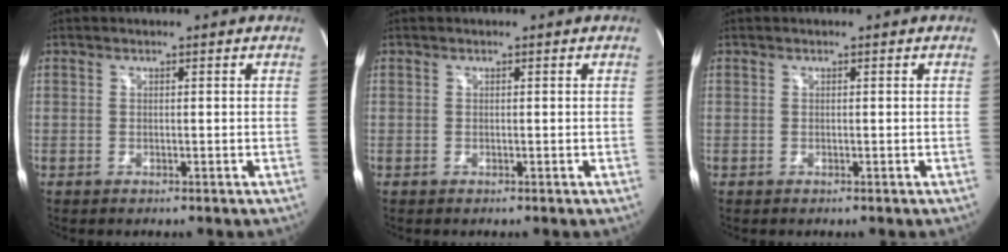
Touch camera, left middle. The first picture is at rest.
{"total": 0.0}
{"total": 0.0}